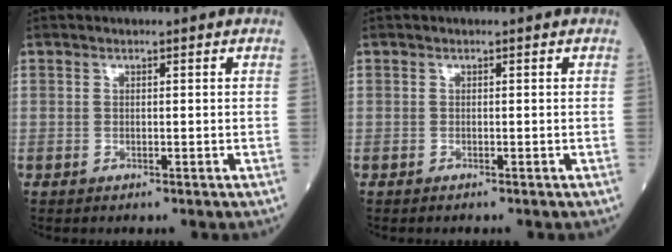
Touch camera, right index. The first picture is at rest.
{"total": 0.0}